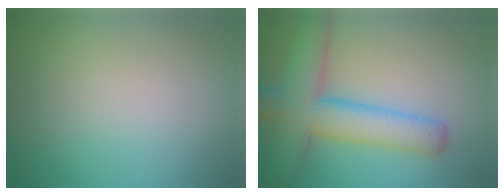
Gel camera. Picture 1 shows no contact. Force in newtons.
{"total": 8.0, "press": 8.0, "slide": 0.3}